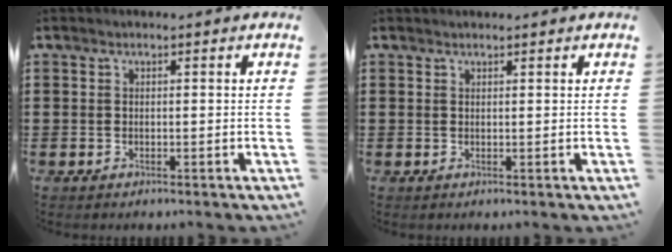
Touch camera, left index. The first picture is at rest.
{"total": 0.6, "force": [0.6, 0.1, 0.0], "torque": [-0.002, 0.000, 0.012]}